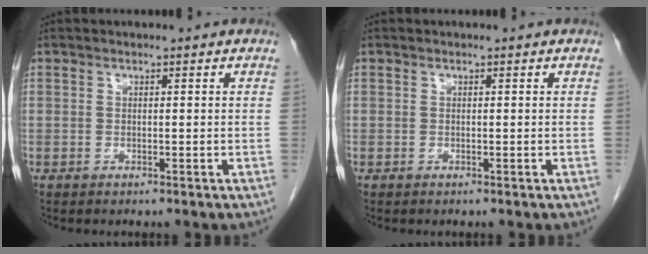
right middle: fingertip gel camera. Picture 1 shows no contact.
{"total": 0.0}